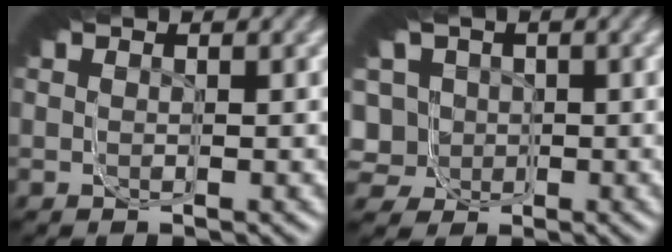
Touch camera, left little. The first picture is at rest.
{"total": 9.2, "force": [-1.4, 8.2, 3.9], "torque": [-0.062, -0.028, -0.033]}